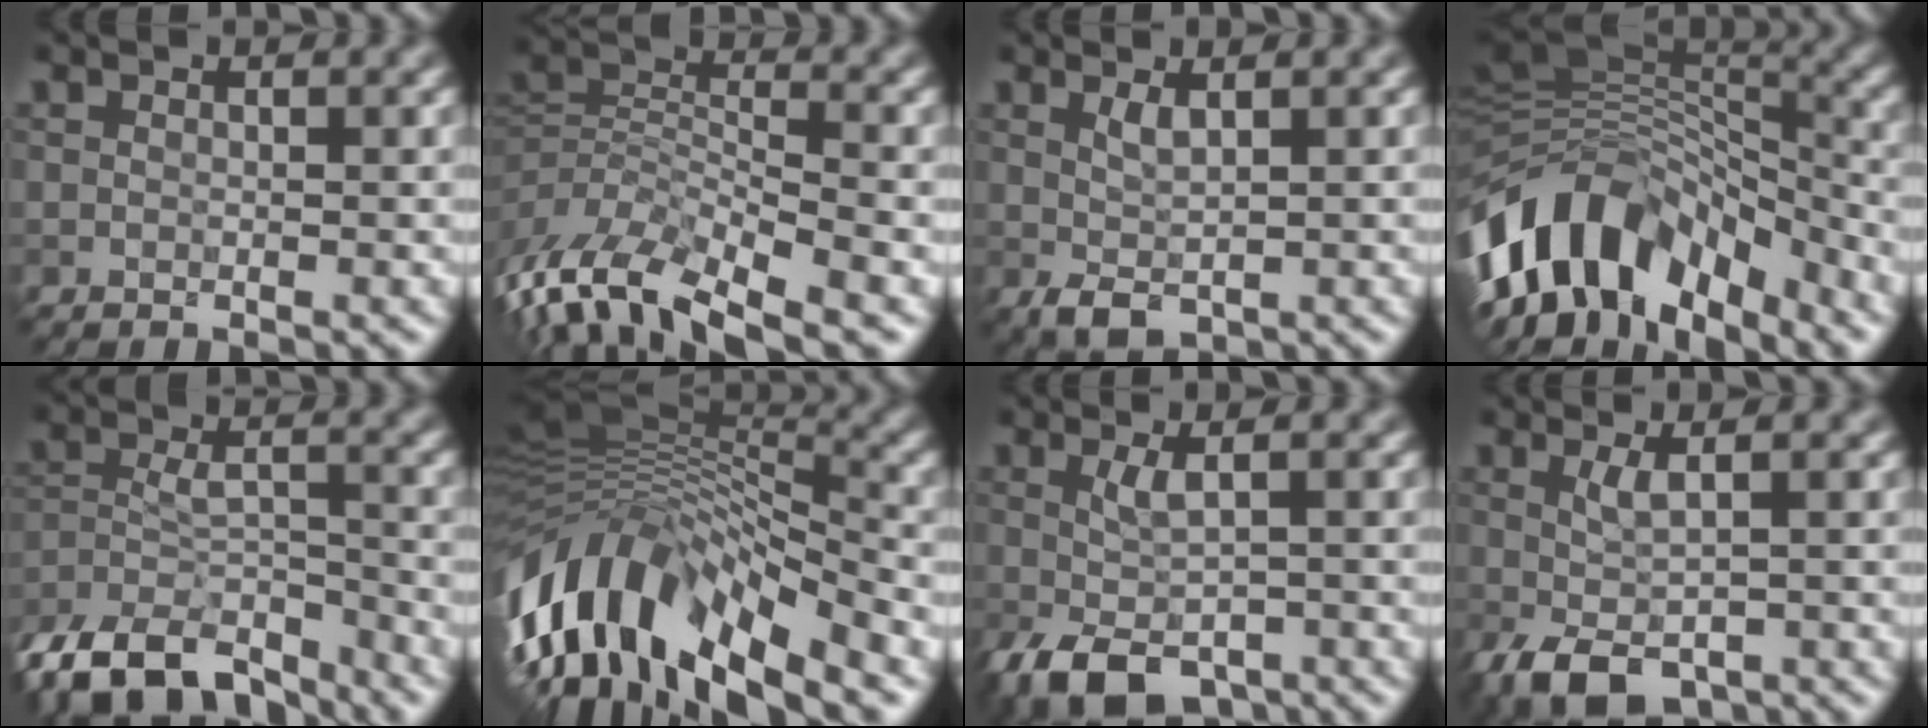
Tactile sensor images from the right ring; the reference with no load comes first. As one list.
[{"total": 9.2, "force": [-7.0, 2.5, 5.5], "torque": [-0.113, 0.000, -0.123]}, {"total": 1.0, "force": [-0.5, 0.0, 0.9], "torque": [-0.029, 0.001, 0.013]}, {"total": 12.2, "force": [-8.3, 6.2, 6.4], "torque": [-0.117, 0.025, -0.137]}, {"total": 11.1, "force": [-10.3, 2.7, 3.2], "torque": [-0.064, -0.003, -0.160]}, {"total": 11.6, "force": [-6.2, 4.6, 8.6], "torque": [-0.170, 0.023, -0.097]}, {"total": 4.4, "force": [-2.9, 1.3, 3.1], "torque": [-0.067, -0.006, -0.035]}, {"total": 3.2, "force": [-1.8, 0.8, 2.5], "torque": [-0.059, -0.004, -0.015]}]